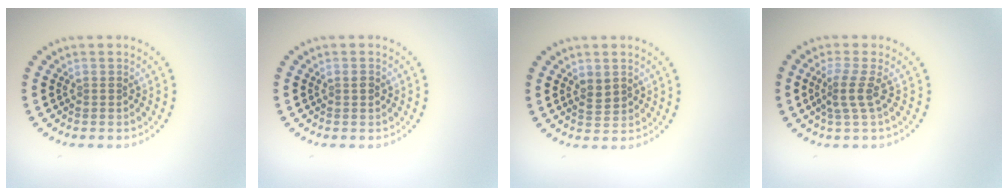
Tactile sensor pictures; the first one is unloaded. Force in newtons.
{"total": 0.9, "press": 0.8, "slide": 0.1}
{"total": 1.7, "press": 1.6, "slide": 0.5}
{"total": 2.3, "press": 1.6, "slide": 1.7}